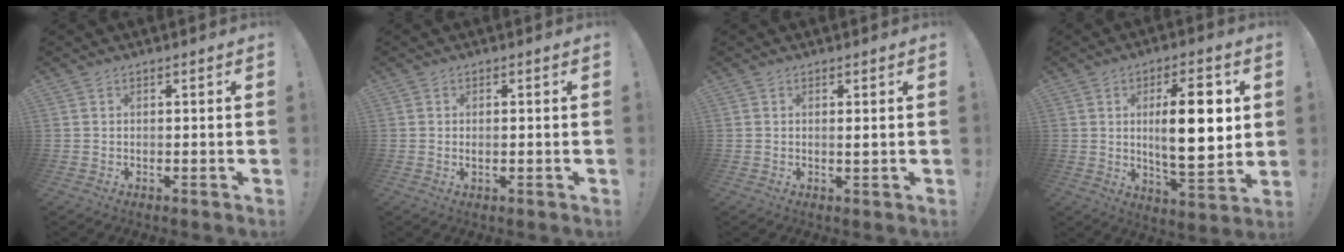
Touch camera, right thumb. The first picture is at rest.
{"total": 1.0, "force": [0.0, 0.2, 1.0], "torque": [-0.018, 0.001, 0.000]}
{"total": 0.9, "force": [0.1, -0.2, 0.9], "torque": [-0.003, -0.008, -0.002]}
{"total": 17.1, "force": [3.0, 5.7, 15.9], "torque": [-0.235, -0.010, 0.035]}